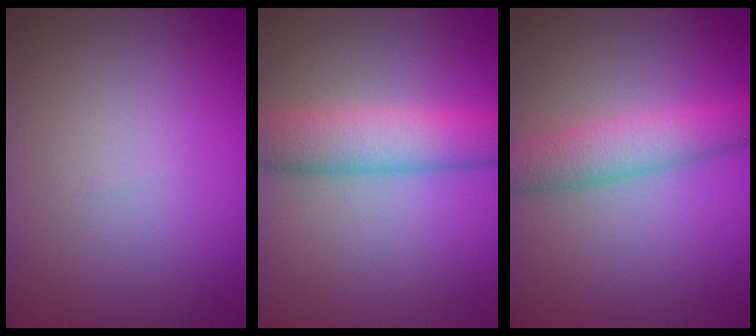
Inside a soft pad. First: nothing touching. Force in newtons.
{"total": 5.1, "press": 5.1, "slide": 0.1}
{"total": 3.9, "press": 3.9, "slide": 0.1}